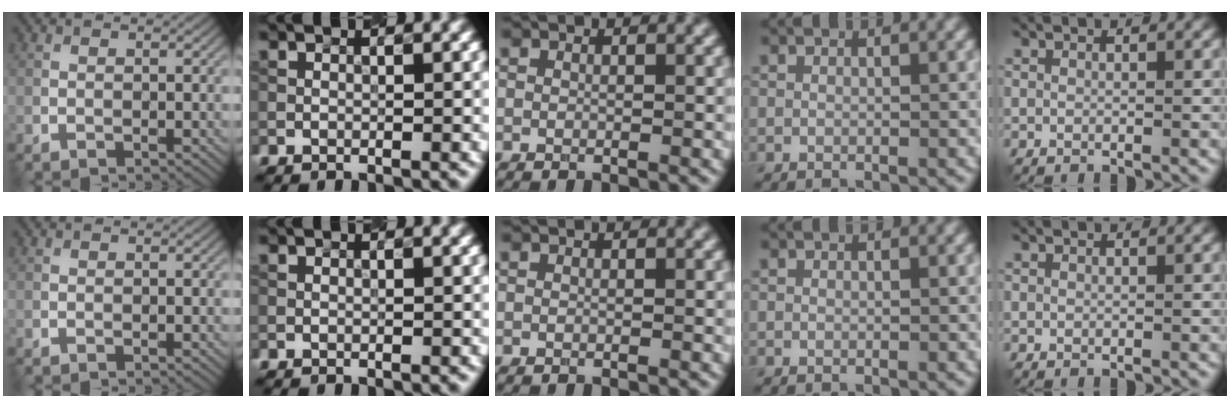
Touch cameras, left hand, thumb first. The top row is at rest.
{}